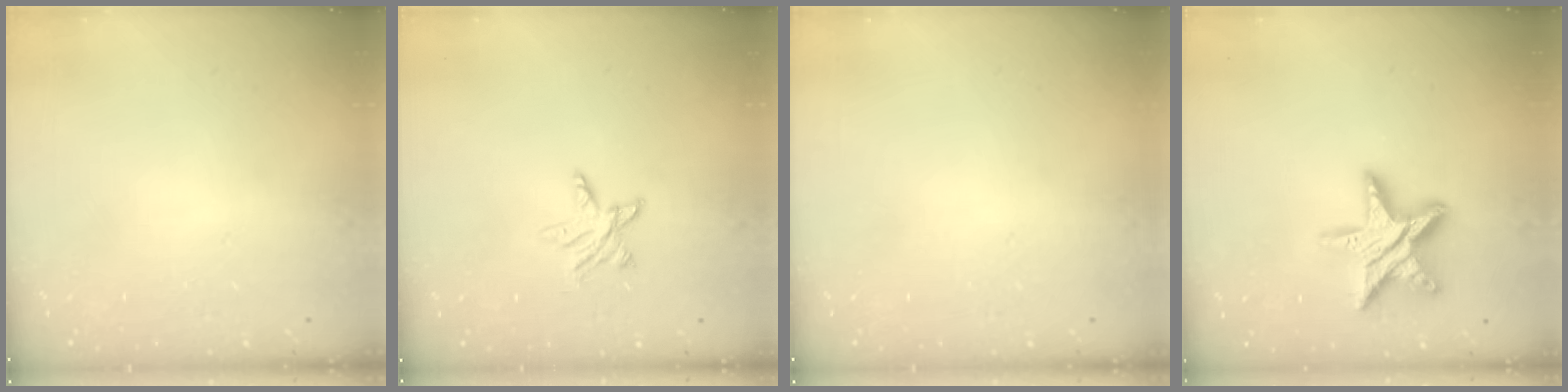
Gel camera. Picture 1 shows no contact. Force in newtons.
{"total": 4.7, "press": 4.7, "slide": 0.4}
{"total": 0.0}
{"total": 14.9, "press": 14.8, "slide": 1.0}